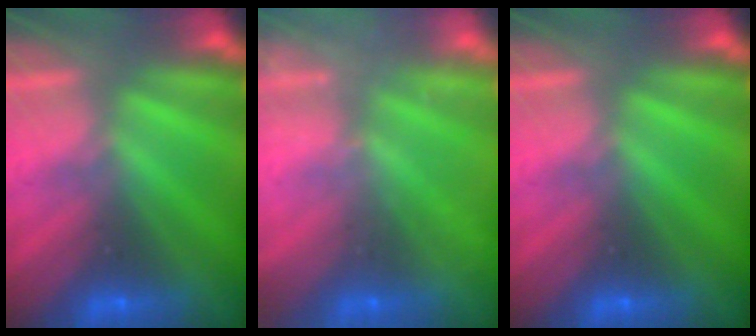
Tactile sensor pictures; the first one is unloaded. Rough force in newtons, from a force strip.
{"total": 2.4}
{"total": 0.0}